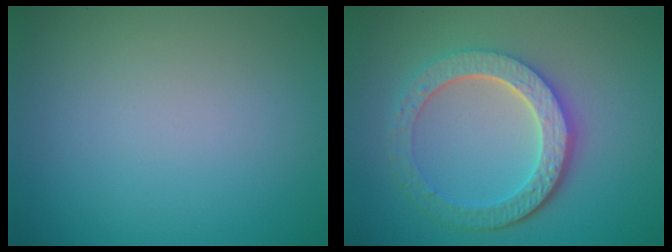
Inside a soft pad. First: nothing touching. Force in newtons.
{"total": 5.8, "press": 4.5, "slide": 3.6}